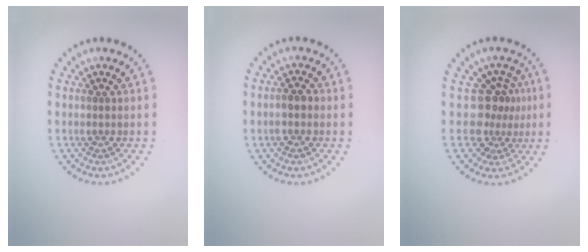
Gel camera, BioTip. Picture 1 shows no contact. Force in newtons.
{"total": 1.8, "press": 1.7, "slide": 0.6}
{"total": 3.1, "press": 2.2, "slide": 2.2}